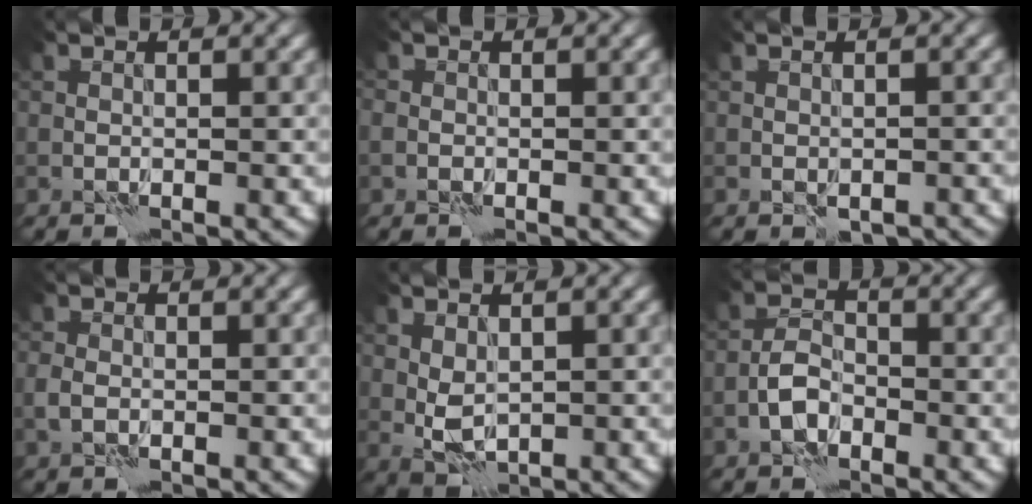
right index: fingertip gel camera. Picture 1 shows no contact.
{"total": 0.9, "force": [-0.4, 0.7, 0.4], "torque": [-0.006, 0.000, -0.010]}
{"total": 1.9, "force": [-1.3, 1.0, 0.9], "torque": [-0.014, -0.005, -0.016]}
{"total": 1.5, "force": [-0.5, 1.0, 1.0], "torque": [-0.024, 0.001, -0.015]}
{"total": 2.6, "force": [0.2, 1.7, 2.0], "torque": [-0.042, -0.003, 0.010]}
{"total": 2.5, "force": [-1.3, 1.4, 1.5], "torque": [-0.028, 0.010, -0.032]}